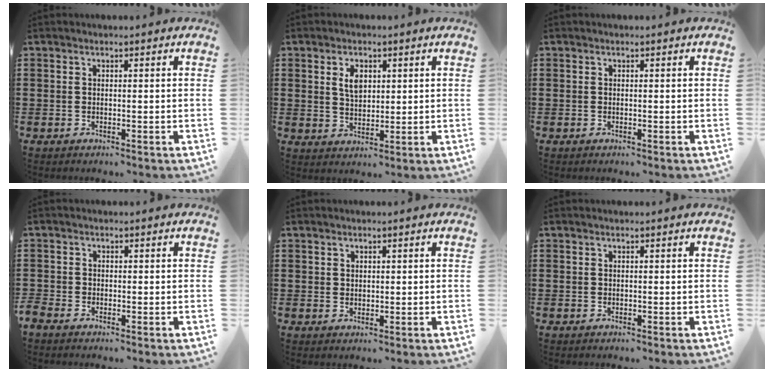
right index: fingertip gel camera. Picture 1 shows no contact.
{"total": 3.8, "force": [1.3, 2.3, 2.7], "torque": [-0.054, 0.007, 0.020]}
{"total": 0.0}
{"total": 1.0, "force": [-0.9, 0.3, 0.1], "torque": [-0.004, -0.001, -0.019]}
{"total": 1.2, "force": [0.8, 0.8, 0.2], "torque": [-0.006, 0.004, 0.015]}
{"total": 0.0}